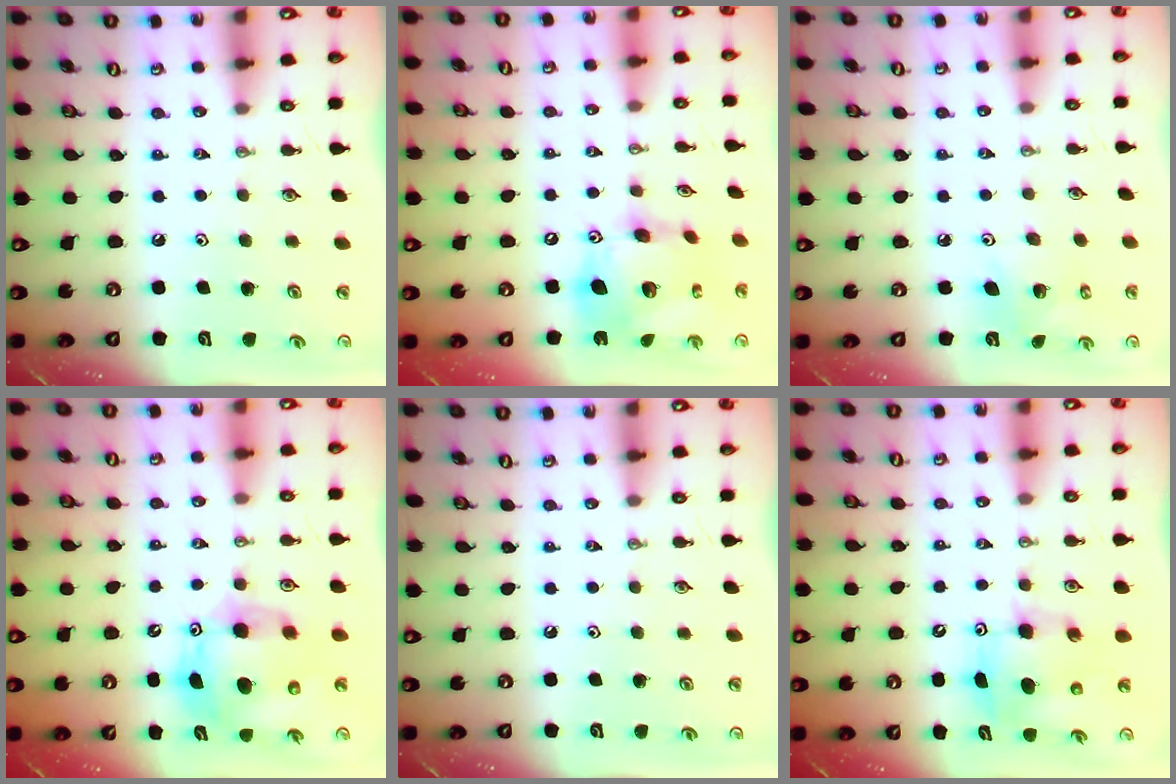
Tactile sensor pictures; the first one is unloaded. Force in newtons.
{"total": 19.4, "press": 19.2, "slide": 2.0}
{"total": 5.3, "press": 5.3, "slide": 0.3}
{"total": 13.3, "press": 13.1, "slide": 2.4}
{"total": 0.0}
{"total": 8.1, "press": 7.9, "slide": 1.6}